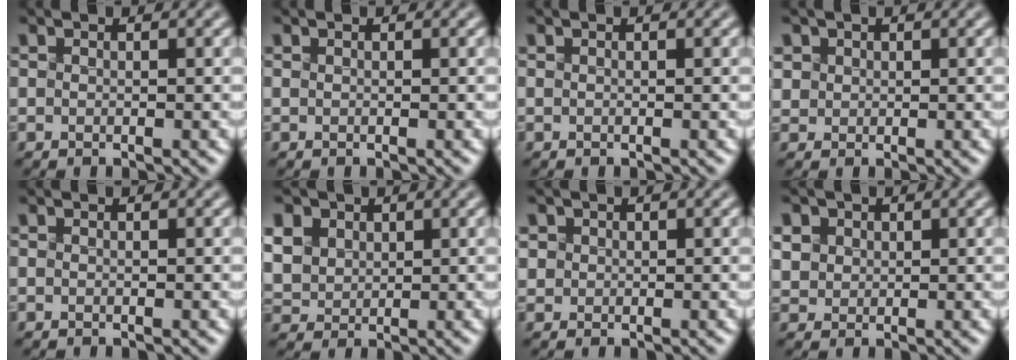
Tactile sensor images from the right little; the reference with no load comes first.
{"total": 0.0}
{"total": 0.0}
{"total": 2.5, "force": [1.1, 2.1, 0.7], "torque": [-0.026, 0.009, 0.031]}
{"total": 0.0}
{"total": 10.7, "force": [4.6, 8.2, 5.1], "torque": [-0.129, 0.031, 0.077]}
{"total": 2.1, "force": [0.9, 1.8, 0.6], "torque": [-0.017, 0.010, 0.025]}
{"total": 5.1, "force": [2.3, 4.0, 2.1], "torque": [-0.065, 0.020, 0.040]}